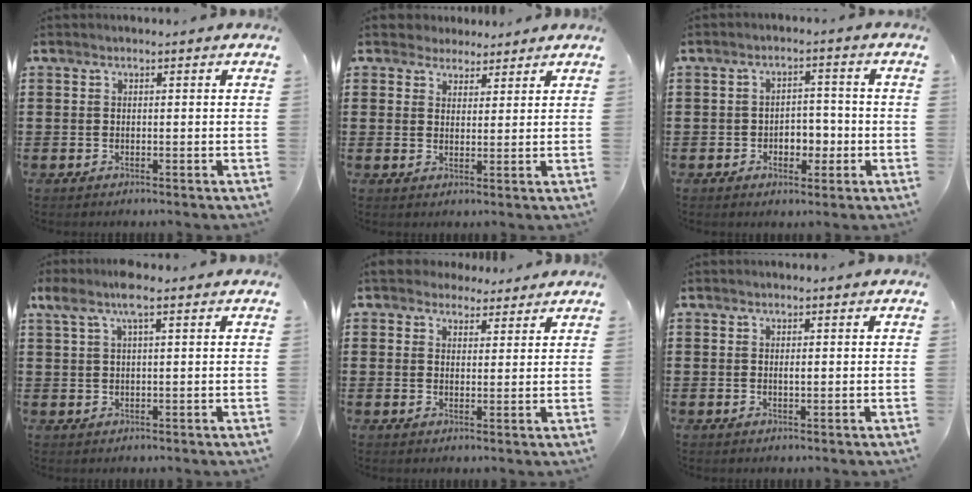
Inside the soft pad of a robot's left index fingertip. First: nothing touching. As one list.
[{"total": 3.1, "force": [2.6, 1.6, -0.2], "torque": [-0.009, 0.007, 0.051]}, {"total": 4.0, "force": [-1.3, 2.8, 2.5], "torque": [-0.046, 0.003, -0.030]}, {"total": 4.6, "force": [2.3, 0.9, 3.9], "torque": [-0.082, 0.005, 0.040]}, {"total": 3.9, "force": [3.4, 1.9, 0.5], "torque": [-0.023, 0.004, 0.065]}, {"total": 0.9, "force": [0.2, 0.2, 0.9], "torque": [-0.018, -0.001, 0.004]}]